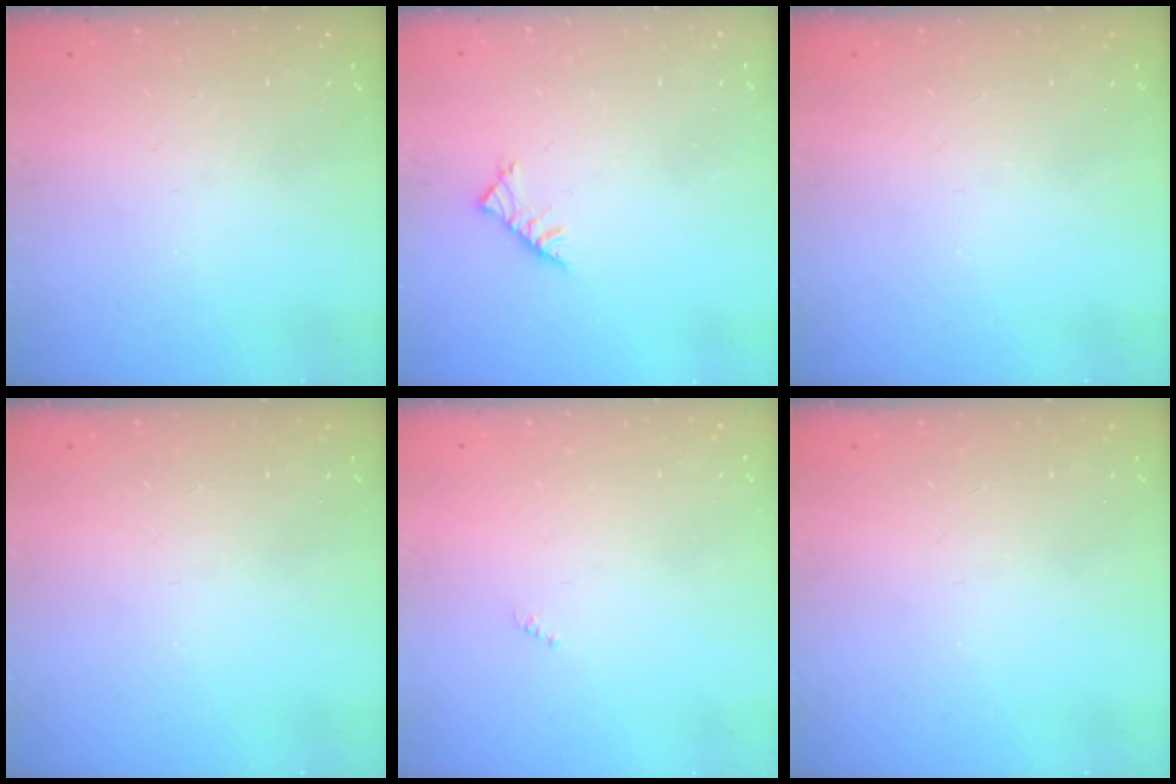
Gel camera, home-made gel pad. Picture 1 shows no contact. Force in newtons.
{"total": 4.2, "press": 4.1, "slide": 0.7}
{"total": 0.0}
{"total": 0.0}
{"total": 0.0}
{"total": 0.0}